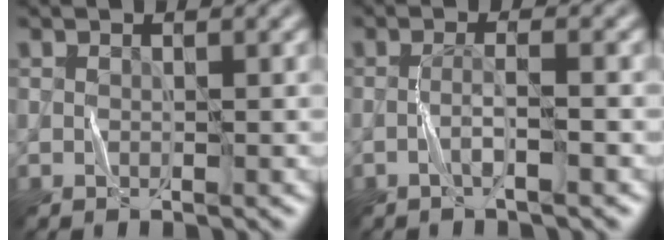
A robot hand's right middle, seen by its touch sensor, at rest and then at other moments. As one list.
[{"total": 1.4, "force": [-1.0, -0.3, 0.9], "torque": [-0.013, 0.006, -0.024]}]